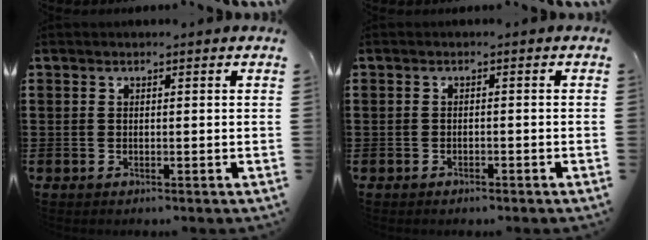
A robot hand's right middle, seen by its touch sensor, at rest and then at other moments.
{"total": 0.9, "force": [-0.8, 0.2, 0.2], "torque": [-0.007, -0.001, -0.016]}